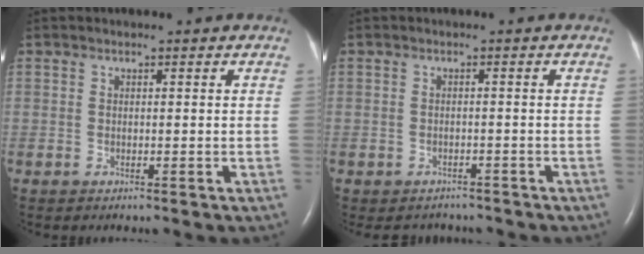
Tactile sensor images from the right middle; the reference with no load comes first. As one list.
[{"total": 3.3, "force": [-2.9, 1.5, -0.1], "torque": [-0.006, 0.004, -0.039]}]